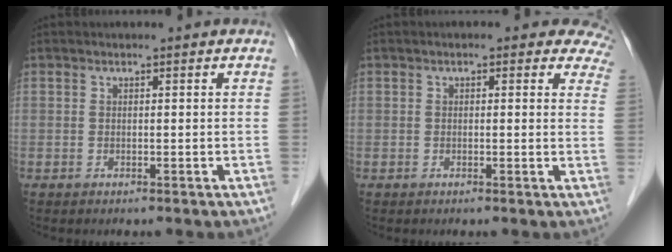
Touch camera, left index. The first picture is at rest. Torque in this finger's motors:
{"motor_torque": [0.31, -1.27, 0.20, 0.00]}